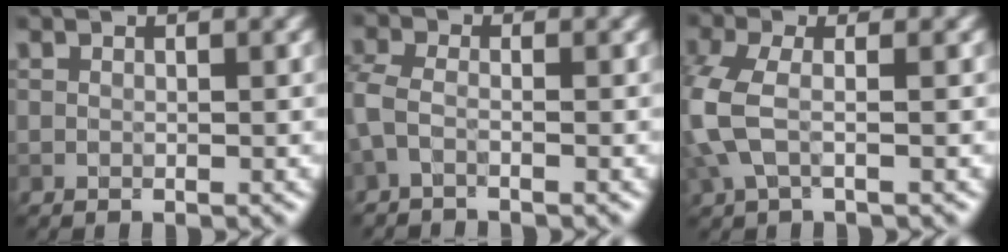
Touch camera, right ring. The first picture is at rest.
{"total": 1.9, "force": [-1.4, 0.5, 1.2], "torque": [-0.035, -0.010, -0.041]}
{"total": 4.0, "force": [-0.5, 1.6, 3.7], "torque": [-0.096, 0.001, -0.017]}